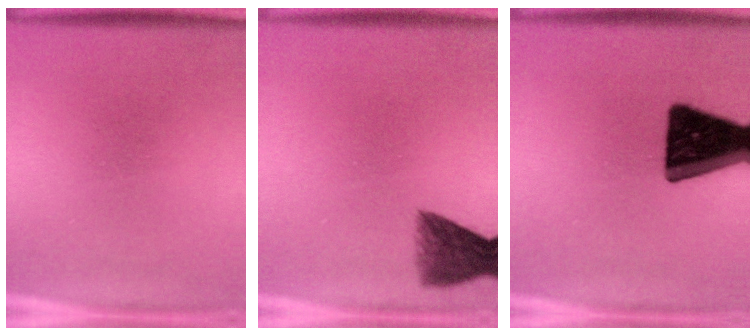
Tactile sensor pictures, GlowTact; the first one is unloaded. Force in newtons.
{"total": 5.7}
{"total": 18.7}